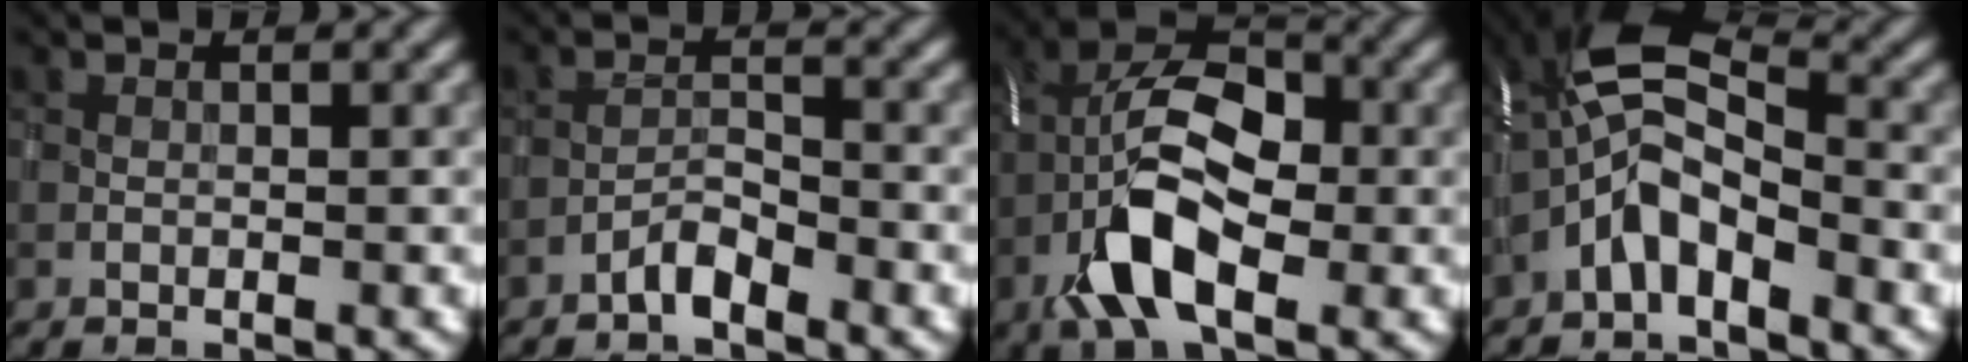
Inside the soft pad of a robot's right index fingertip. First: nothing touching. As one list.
[{"total": 2.0, "force": [-1.6, 0.5, 1.1], "torque": [-0.022, 0.008, -0.035]}, {"total": 9.9, "force": [-3.2, 5.0, 7.9], "torque": [-0.156, 0.007, -0.069]}, {"total": 5.4, "force": [-2.2, 2.1, 4.4], "torque": [-0.090, 0.016, -0.054]}]